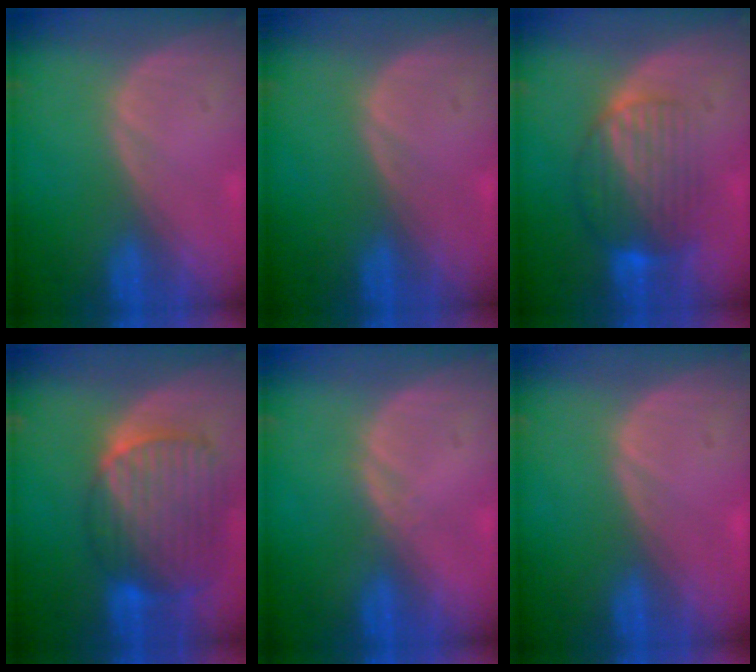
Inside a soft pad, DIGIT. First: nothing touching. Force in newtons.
{"total": 0.0}
{"total": 7.9, "press": 7.1, "slide": 3.5}
{"total": 10.7, "press": 9.2, "slide": 5.4}
{"total": 0.8, "press": 0.6, "slide": 0.5}
{"total": 0.5, "press": 0.1, "slide": 0.5}